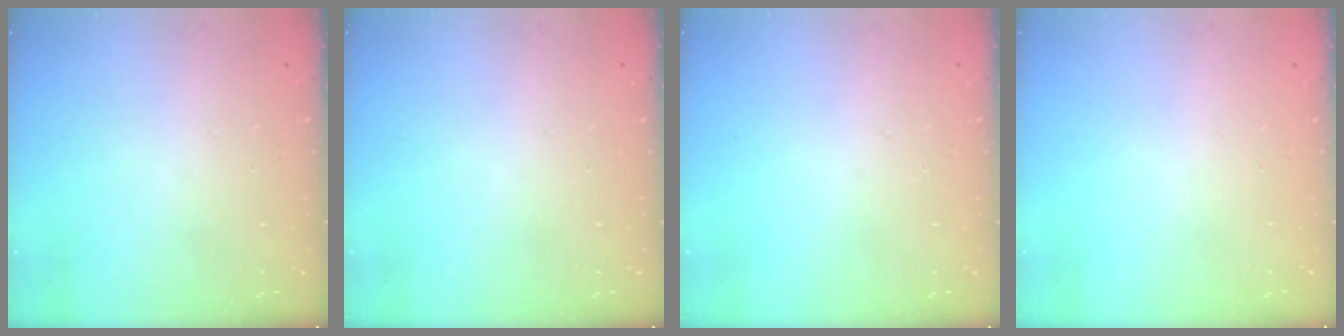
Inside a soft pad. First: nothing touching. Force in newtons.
{"total": 0.0}
{"total": 0.0}
{"total": 0.0}